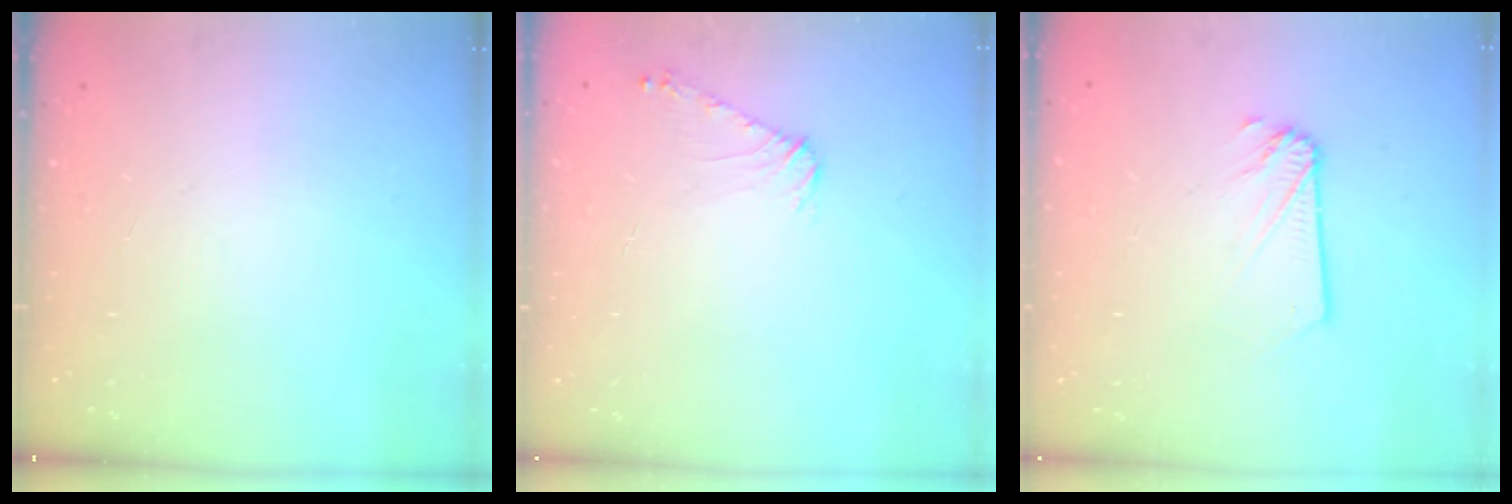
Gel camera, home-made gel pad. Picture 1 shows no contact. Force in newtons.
{"total": 5.8, "press": 5.8, "slide": 0.7}
{"total": 2.0, "press": 2.0, "slide": 0.2}